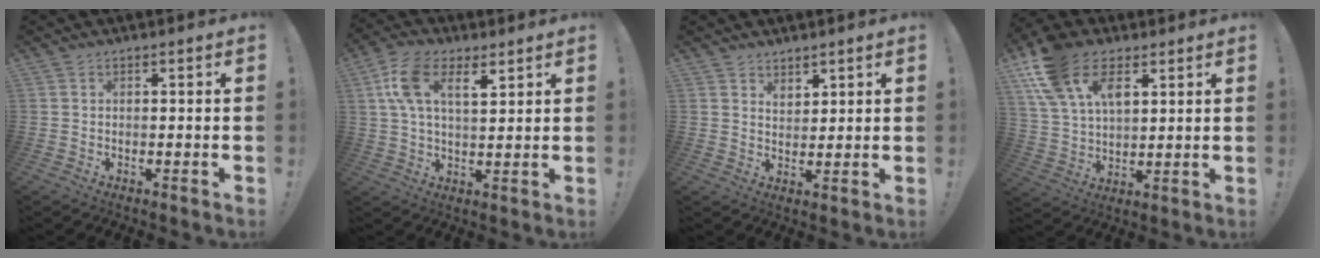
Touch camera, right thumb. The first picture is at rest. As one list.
[{"total": 11.2, "force": [5.7, 5.5, 7.8], "torque": [-0.143, -0.010, 0.104]}, {"total": 3.7, "force": [3.1, 2.1, 0.3], "torque": [0.005, -0.021, 0.055]}, {"total": 17.1, "force": [9.2, 10.3, 10.0], "torque": [-0.192, -0.038, 0.175]}]